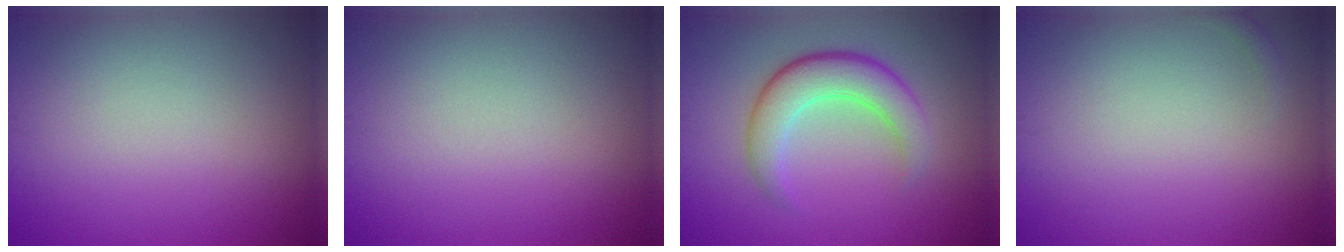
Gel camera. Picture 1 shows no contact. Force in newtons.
{"total": 0.0}
{"total": 5.1, "press": 5.1, "slide": 0.2}
{"total": 0.6, "press": 0.6, "slide": 0.1}